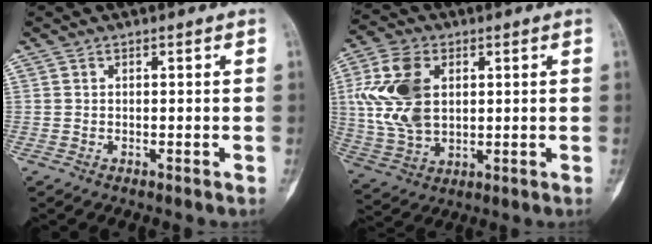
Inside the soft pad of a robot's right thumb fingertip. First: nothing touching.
{"total": 13.9, "force": [2.8, 9.1, 10.1], "torque": [-0.201, 0.000, 0.059]}